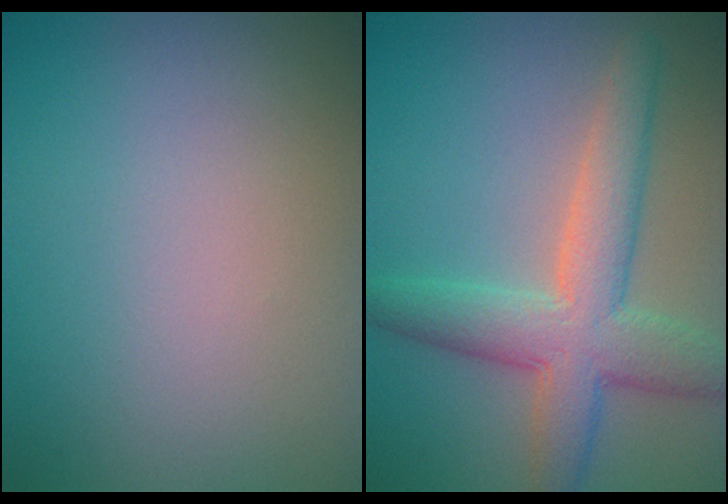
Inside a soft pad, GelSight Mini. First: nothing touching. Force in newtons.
{"total": 6.0, "press": 6.0, "slide": 0.5}